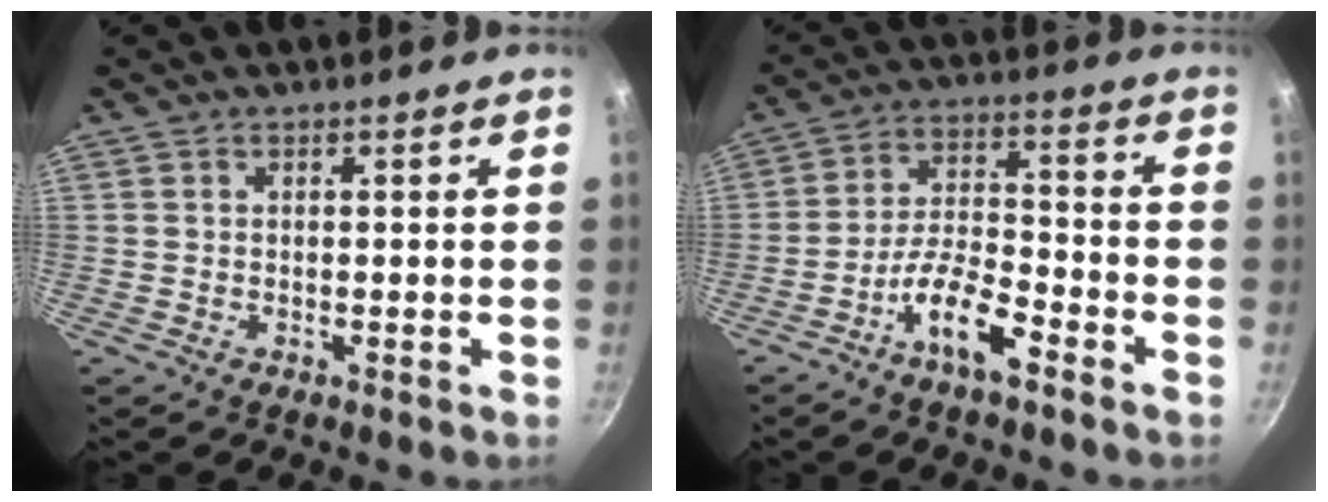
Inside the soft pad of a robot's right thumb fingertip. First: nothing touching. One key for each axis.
{"total": 9.5, "fx": -5.8, "fy": 3.0, "fz": 6.9, "tx": -0.122, "ty": 0.046, "tz": -0.109}